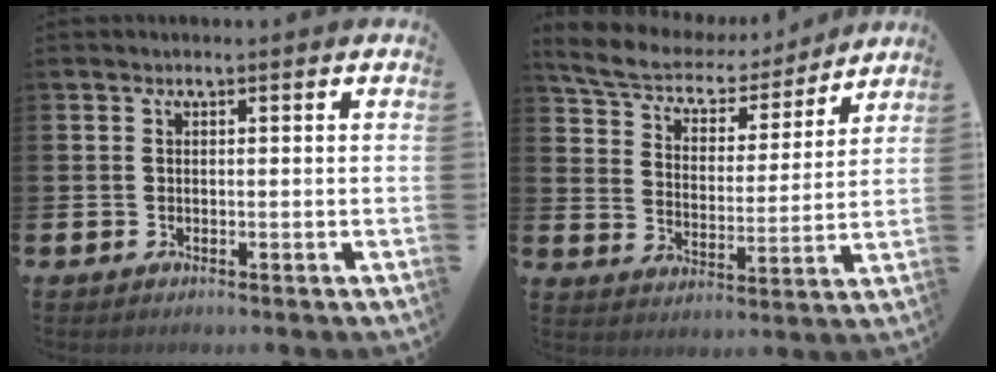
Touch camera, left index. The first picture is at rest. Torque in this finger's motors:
{"motor_torque": [1.09, -1.04, 0.39, 0.09]}